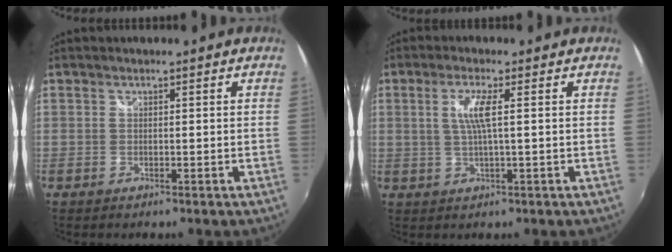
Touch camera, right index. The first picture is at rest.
{"total": 4.4, "force": [0.8, -0.1, 4.3], "torque": [-0.087, -0.002, 0.018]}